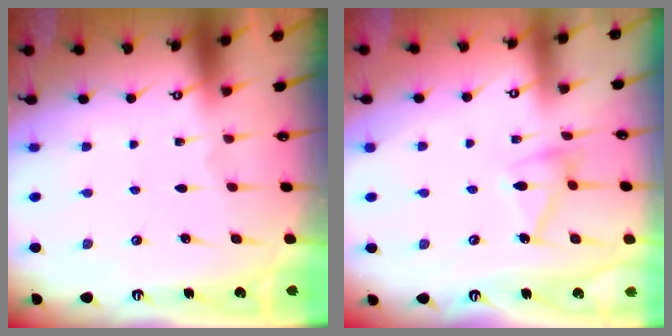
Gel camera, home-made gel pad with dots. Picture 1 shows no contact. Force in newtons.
{"total": 11.8, "press": 11.8, "slide": 0.3}